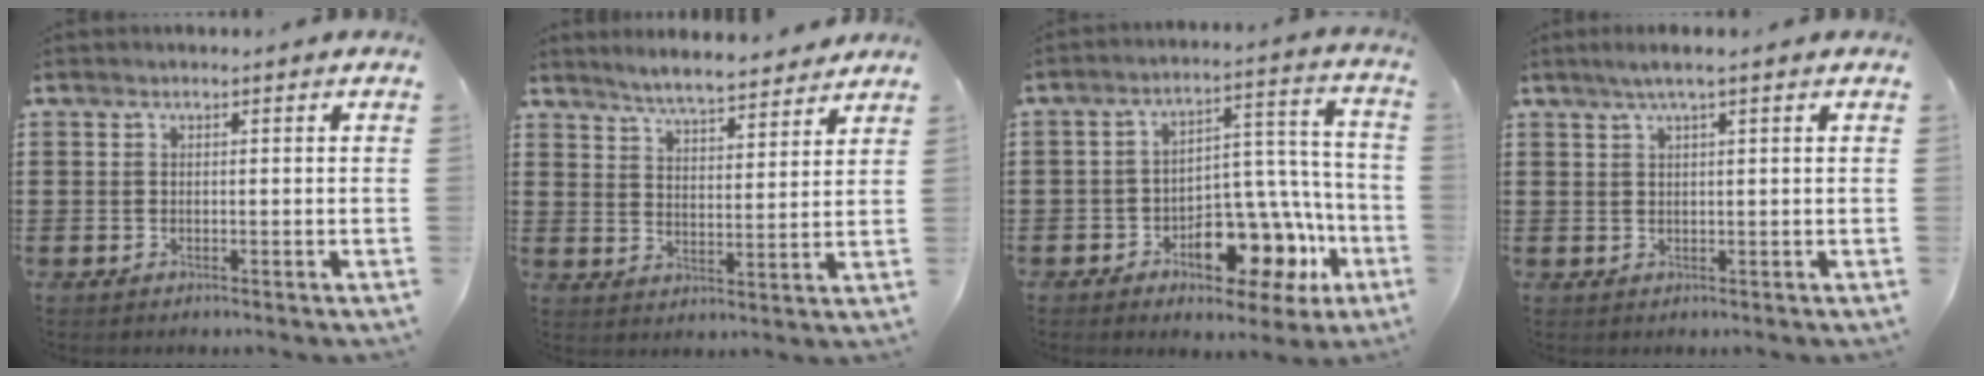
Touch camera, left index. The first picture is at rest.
{"total": 5.1, "force": [4.9, 0.0, 1.1], "torque": [-0.041, -0.023, 0.087]}
{"total": 11.0, "force": [-6.3, 5.7, 7.0], "torque": [-0.113, 0.009, -0.108]}
{"total": 2.5, "force": [1.3, -0.1, 2.1], "torque": [-0.041, 0.001, 0.023]}